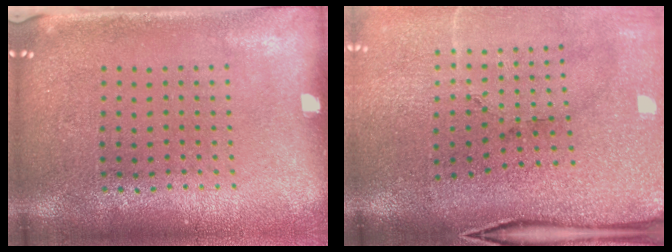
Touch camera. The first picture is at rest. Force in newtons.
{"total": 3.6, "press": 3.3, "slide": 1.5}